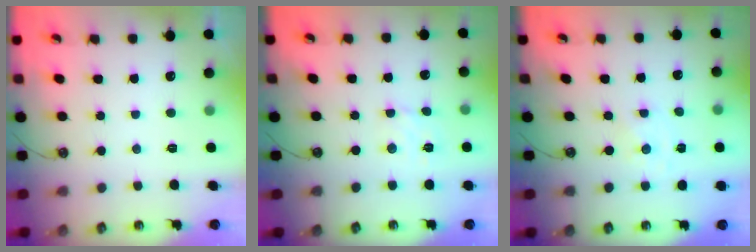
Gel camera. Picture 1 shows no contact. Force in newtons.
{"total": 2.9, "press": 2.8, "slide": 0.5}
{"total": 0.0}